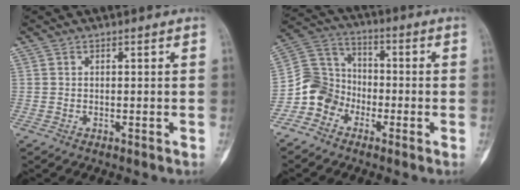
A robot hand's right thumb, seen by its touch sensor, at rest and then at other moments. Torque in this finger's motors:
{"motor_torque": [0.70, 0.27, 0.20, -0.51, -0.09]}